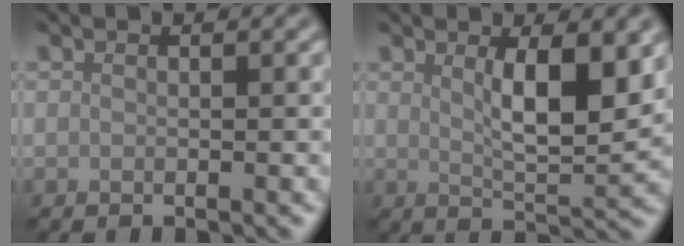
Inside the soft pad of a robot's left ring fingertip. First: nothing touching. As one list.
[{"total": 5.9, "force": [1.7, 1.6, 5.4], "torque": [-0.084, -0.006, 0.033]}]